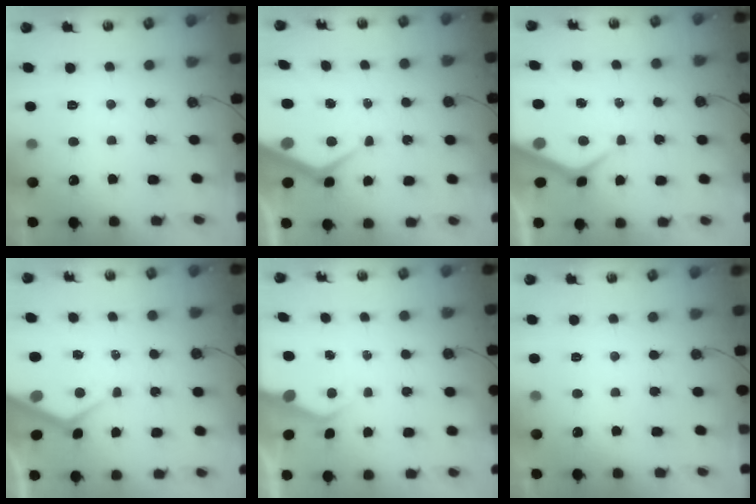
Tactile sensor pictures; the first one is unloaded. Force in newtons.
{"total": 10.6, "press": 10.6, "slide": 0.9}
{"total": 9.8, "press": 9.8, "slide": 0.8}
{"total": 8.8, "press": 8.8, "slide": 0.9}
{"total": 4.3, "press": 4.3, "slide": 0.4}
{"total": 0.0}